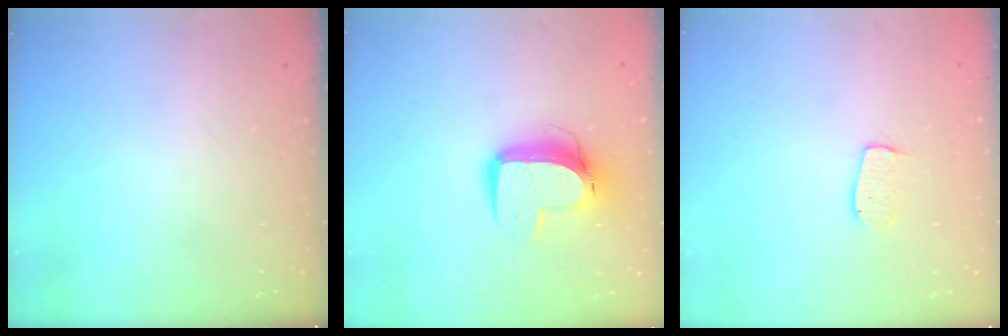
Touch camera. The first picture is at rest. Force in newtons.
{"total": 12.3, "press": 12.3, "slide": 1.3}
{"total": 6.5, "press": 6.5, "slide": 0.5}